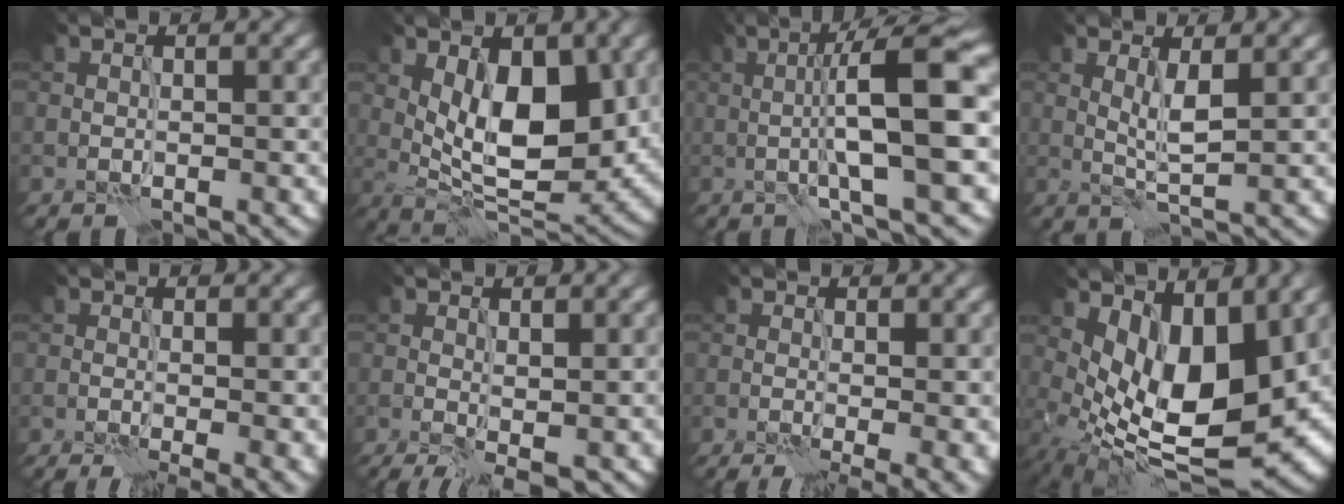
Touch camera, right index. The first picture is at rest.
{"total": 9.1, "force": [1.4, 4.1, 8.0], "torque": [-0.117, -0.005, 0.021]}
{"total": 9.5, "force": [0.2, 1.3, 9.4], "torque": [-0.130, 0.016, -0.005]}
{"total": 2.4, "force": [0.4, 0.2, 2.3], "torque": [-0.044, -0.005, 0.009]}
{"total": 5.4, "force": [-1.6, 1.6, 4.9], "torque": [-0.051, -0.013, -0.014]}
{"total": 3.9, "force": [-1.0, 1.2, 3.5], "torque": [-0.063, -0.009, -0.016]}
{"total": 6.6, "force": [-1.8, 2.2, 5.9], "torque": [-0.053, -0.009, -0.019]}
{"total": 10.9, "force": [1.4, 5.3, 9.4], "torque": [-0.162, -0.027, 0.032]}